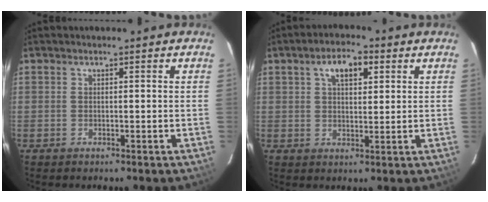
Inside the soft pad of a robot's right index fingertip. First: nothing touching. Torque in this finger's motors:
{"motor_torque": [0.28, 0.24, 0.28, 0.09]}